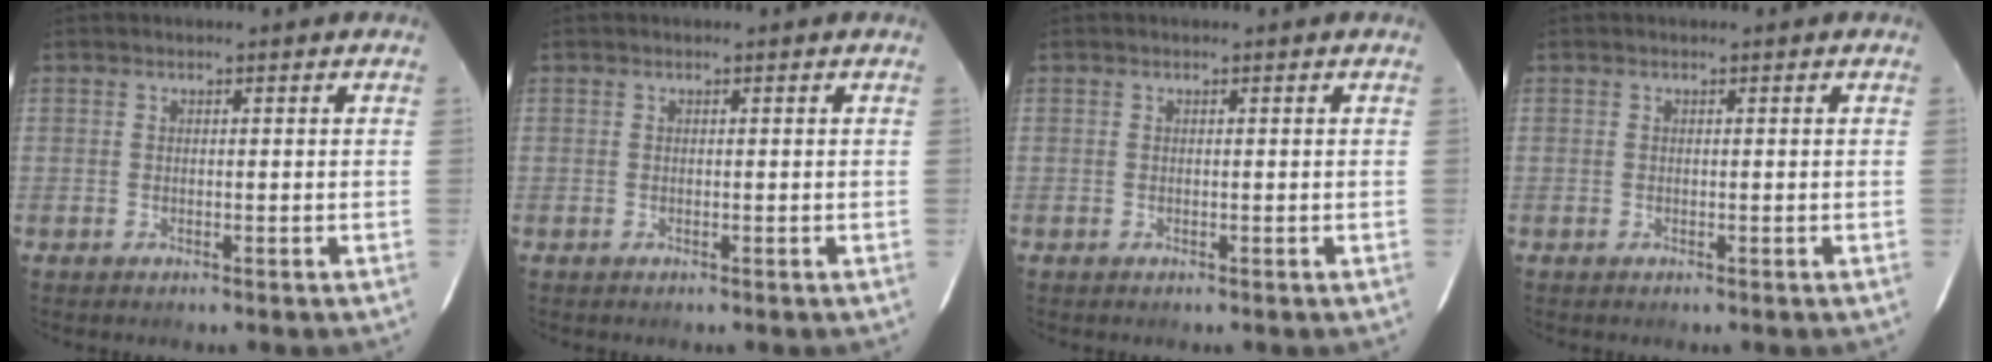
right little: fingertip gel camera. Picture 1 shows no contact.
{"total": 0.0}
{"total": 0.0}
{"total": 0.0}